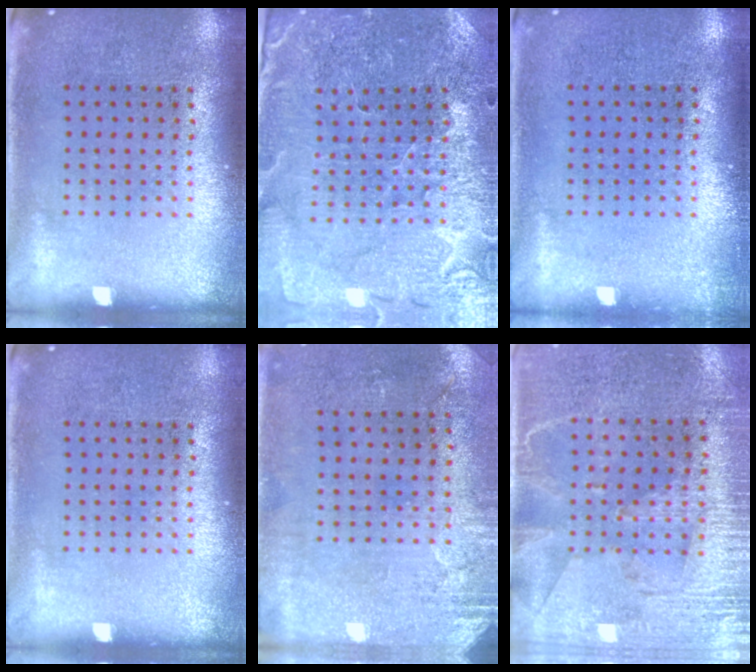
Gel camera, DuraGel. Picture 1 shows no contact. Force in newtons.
{"total": 1.8, "press": 1.8, "slide": 0.2}
{"total": 0.6, "press": 0.6, "slide": 0.1}
{"total": 0.0}
{"total": 2.8, "press": 2.4, "slide": 1.5}
{"total": 3.0, "press": 2.7, "slide": 1.3}